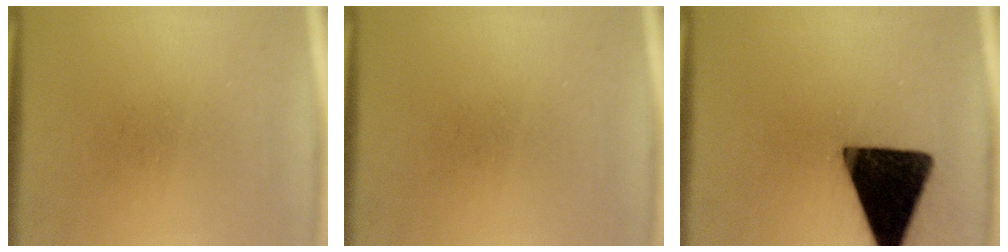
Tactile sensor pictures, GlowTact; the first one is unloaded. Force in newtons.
{"total": 0.0}
{"total": 19.2}